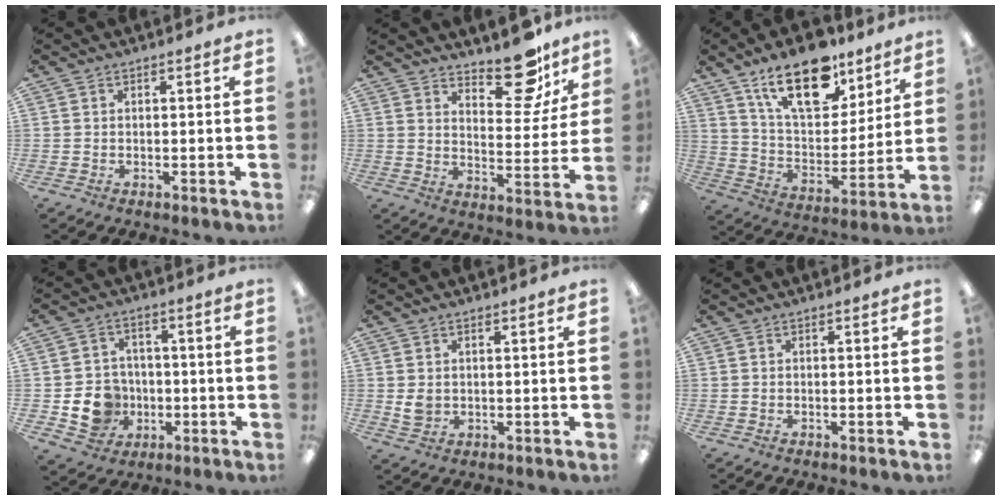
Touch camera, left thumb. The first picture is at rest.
{"total": 13.4, "force": [10.6, 5.3, 6.4], "torque": [-0.061, -0.079, 0.181]}
{"total": 20.3, "force": [13.5, 9.6, 11.7], "torque": [-0.195, -0.068, 0.235]}
{"total": 9.7, "force": [-2.5, 8.6, 3.5], "torque": [-0.085, 0.021, -0.036]}
{"total": 2.9, "force": [0.8, 2.4, 1.5], "torque": [-0.013, -0.003, 0.012]}
{"total": 0.0}